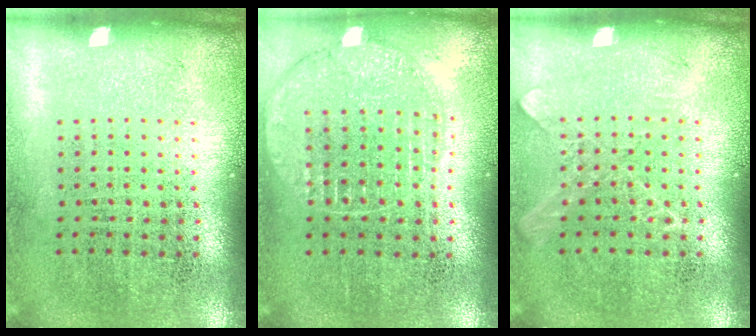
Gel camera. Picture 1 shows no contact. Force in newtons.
{"total": 1.1, "press": 1.1, "slide": 0.1}
{"total": 1.0, "press": 1.0, "slide": 0.3}